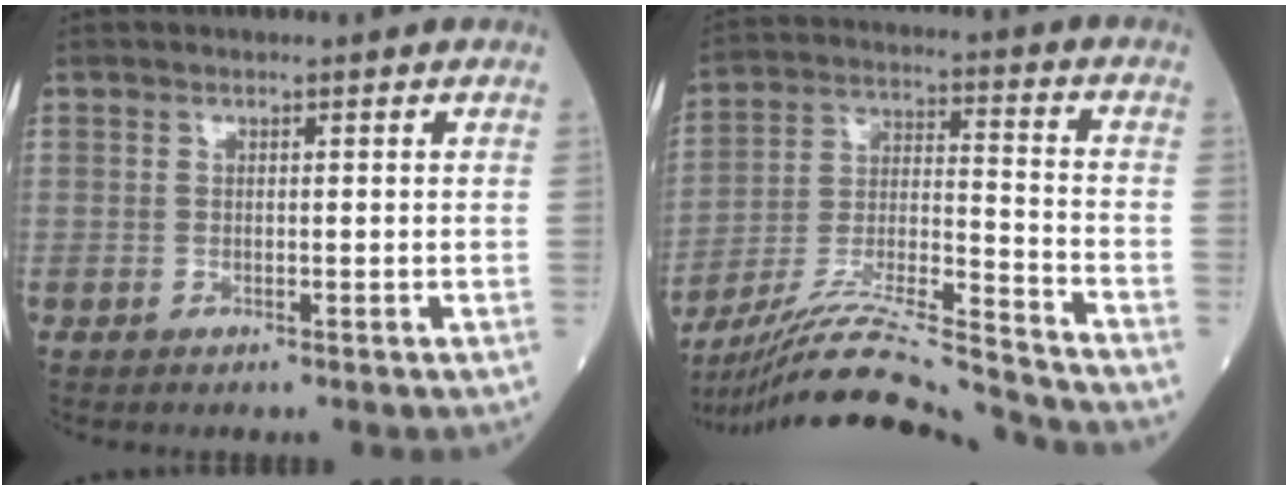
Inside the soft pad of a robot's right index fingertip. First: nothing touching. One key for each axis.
{"total": 18.7, "fx": -17.5, "fy": -1.4, "fz": 6.5, "tx": -0.137, "ty": -0.006, "tz": -0.304}